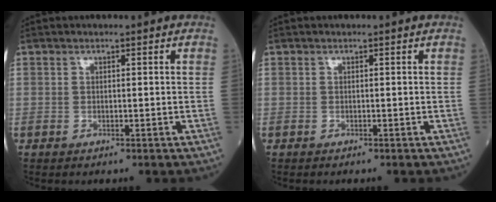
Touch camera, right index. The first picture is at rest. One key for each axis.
{"total": 0.0}